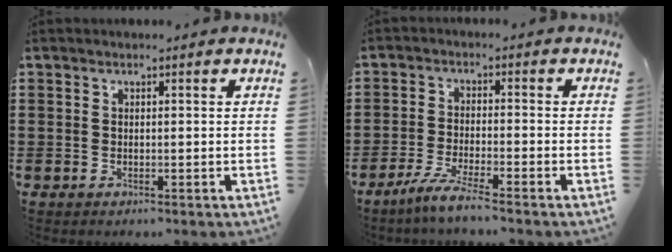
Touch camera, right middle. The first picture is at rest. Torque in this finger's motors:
{"motor_torque": [2.14, 0.00, 0.09, 0.06]}